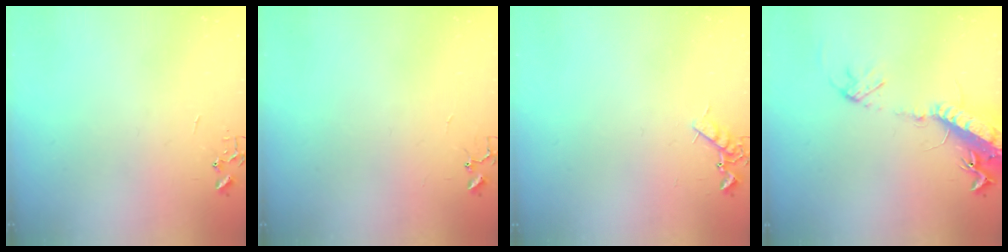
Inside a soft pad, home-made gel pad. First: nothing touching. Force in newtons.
{"total": 3.8, "press": 3.7, "slide": 0.3}
{"total": 7.8, "press": 7.8, "slide": 0.8}
{"total": 17.8, "press": 17.3, "slide": 4.1}